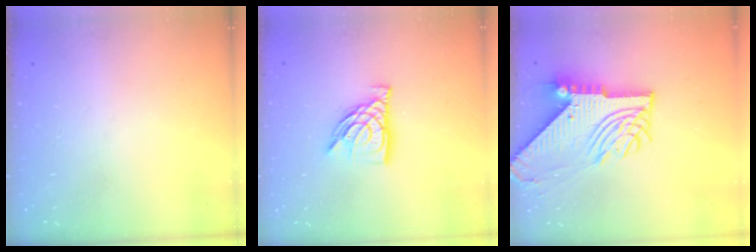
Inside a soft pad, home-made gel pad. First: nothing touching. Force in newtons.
{"total": 12.2, "press": 12.1, "slide": 1.2}
{"total": 14.3, "press": 14.3, "slide": 1.5}